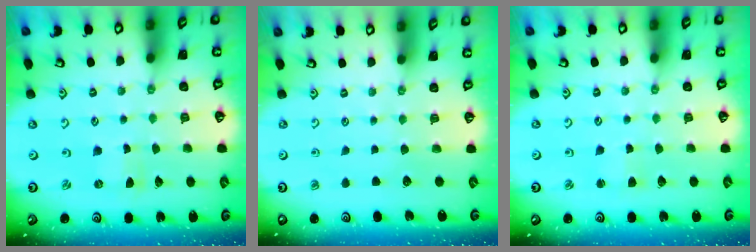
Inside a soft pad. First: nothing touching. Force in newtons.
{"total": 0.0}
{"total": 2.6, "press": 2.6, "slide": 0.3}